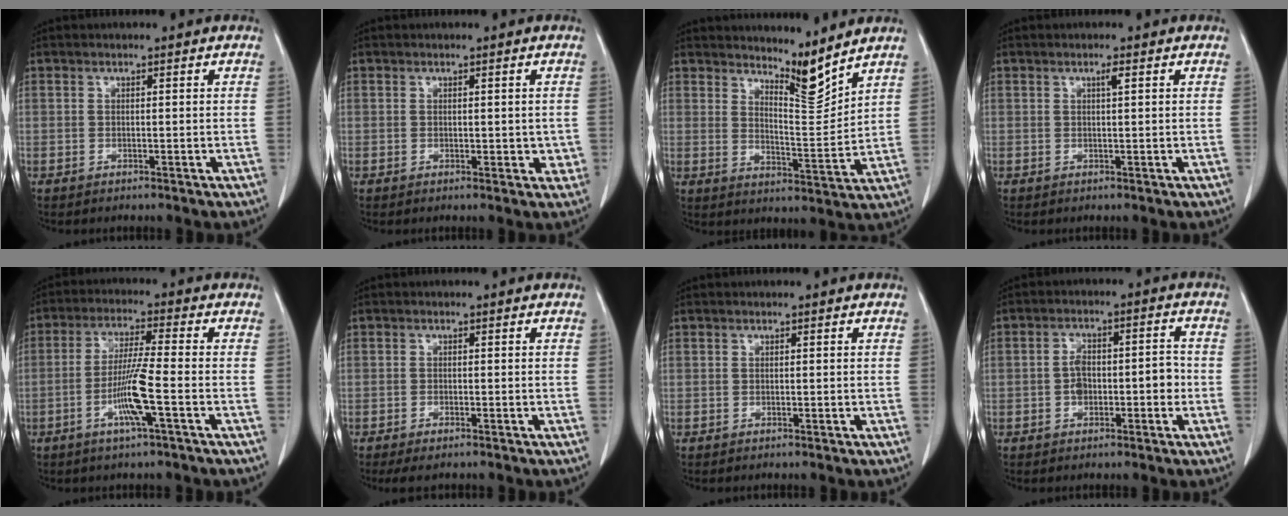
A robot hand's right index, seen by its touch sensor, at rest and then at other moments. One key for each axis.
{"total": 2.3, "fx": 0.0, "fy": 1.5, "fz": 1.8, "tx": -0.014, "ty": -0.002, "tz": 0.002}
{"total": 6.6, "fx": 6.0, "fy": 0.0, "fz": 2.7, "tx": -0.047, "ty": -0.026, "tz": 0.103}
{"total": 1.0, "fx": 0.5, "fy": 0.0, "fz": 0.9, "tx": -0.018, "ty": 0.001, "tz": 0.009}
{"total": 7.9, "fx": -2.7, "fy": -0.5, "fz": 7.4, "tx": -0.144, "ty": -0.008, "tz": -0.055}
{"total": 2.6, "fx": -2.0, "fy": 0.8, "fz": 1.5, "tx": -0.025, "ty": -0.006, "tz": -0.025}
{"total": 0.0}
{"total": 5.8, "fx": -1.2, "fy": 3.0, "fz": 4.9, "tx": -0.079, "ty": 0.026, "tz": -0.019}